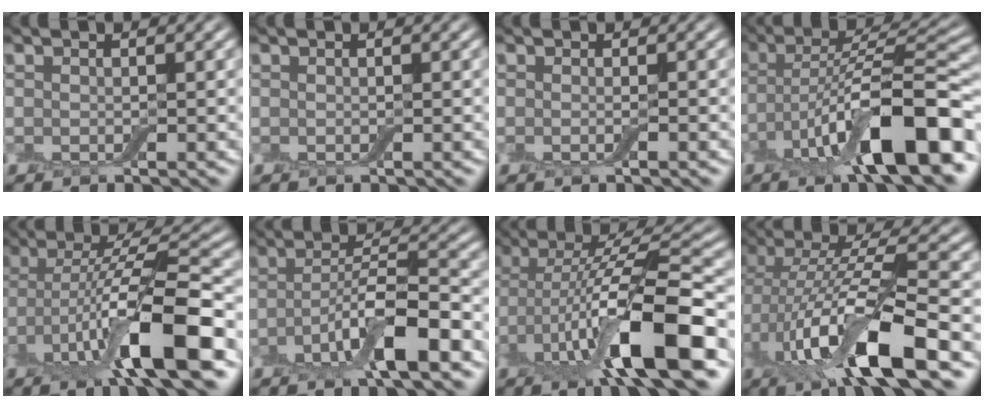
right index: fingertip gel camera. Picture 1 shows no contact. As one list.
[{"total": 0.0}, {"total": 1.0, "force": [-0.2, 0.1, 1.0], "torque": [-0.018, -0.007, -0.006]}, {"total": 11.5, "force": [-5.0, 3.0, 10.0], "torque": [-0.157, 0.011, -0.088]}, {"total": 10.3, "force": [-3.7, 2.5, 9.3], "torque": [-0.165, 0.006, -0.072]}, {"total": 6.6, "force": [-3.0, 1.4, 5.7], "torque": [-0.102, 0.009, -0.057]}, {"total": 11.4, "force": [-3.3, 3.3, 10.4], "torque": [-0.185, 0.006, -0.067]}, {"total": 10.6, "force": [-2.6, 3.0, 9.8], "torque": [-0.183, 0.008, -0.051]}]